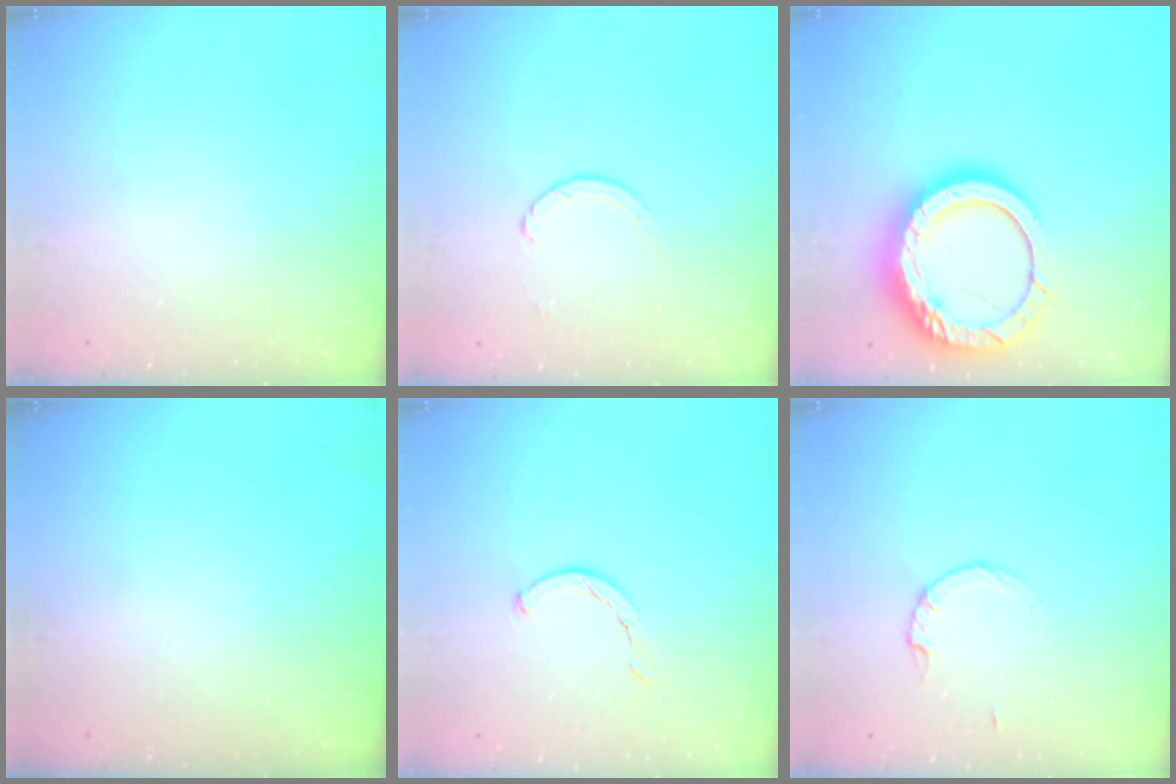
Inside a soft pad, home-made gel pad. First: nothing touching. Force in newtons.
{"total": 2.7, "press": 2.7, "slide": 0.3}
{"total": 20.9, "press": 20.8, "slide": 2.6}
{"total": 0.0}
{"total": 2.3, "press": 2.2, "slide": 0.5}
{"total": 2.2, "press": 2.1, "slide": 0.3}